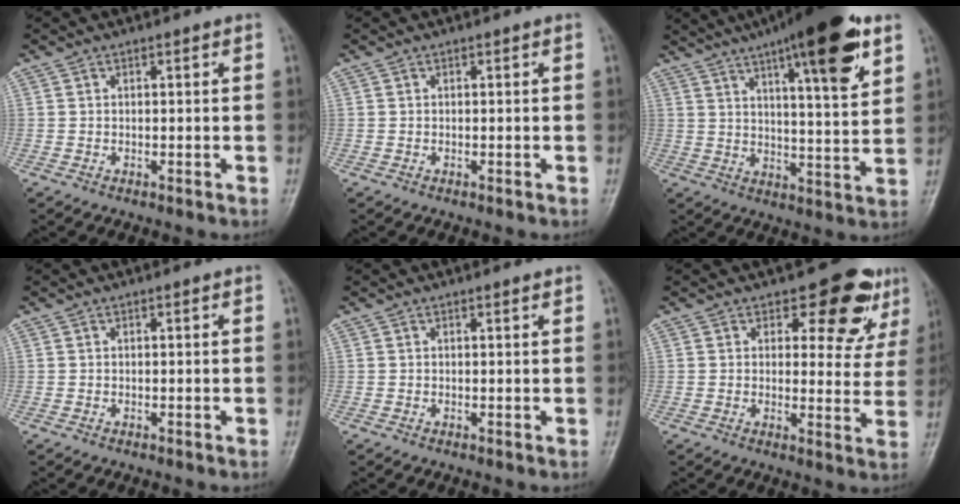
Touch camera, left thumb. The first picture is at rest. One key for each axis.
{"total": 0.0}
{"total": 19.7, "fx": 11.0, "fy": 4.3, "fz": 15.7, "tx": -0.218, "ty": -0.034, "tz": 0.164}
{"total": 0.0}
{"total": 0.6, "fx": 0.5, "fy": 0.1, "fz": 0.4, "tx": -0.008, "ty": -0.004, "tz": 0.007}
{"total": 10.0, "fx": 6.8, "fy": 5.4, "fz": 5.0, "tx": -0.023, "ty": -0.042, "tz": 0.071}